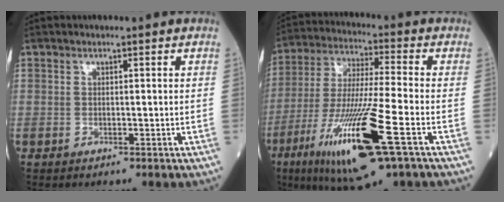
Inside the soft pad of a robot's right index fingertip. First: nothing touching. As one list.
[{"total": 18.4, "force": [-7.8, 0.9, 16.6], "torque": [-0.351, -0.044, -0.143]}]